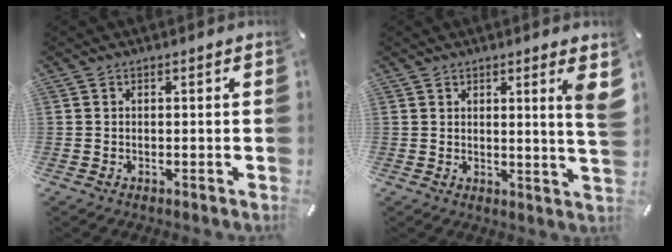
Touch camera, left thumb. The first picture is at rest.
{"total": 5.8, "force": [2.6, -0.1, 5.2], "torque": [-0.078, -0.020, 0.037]}